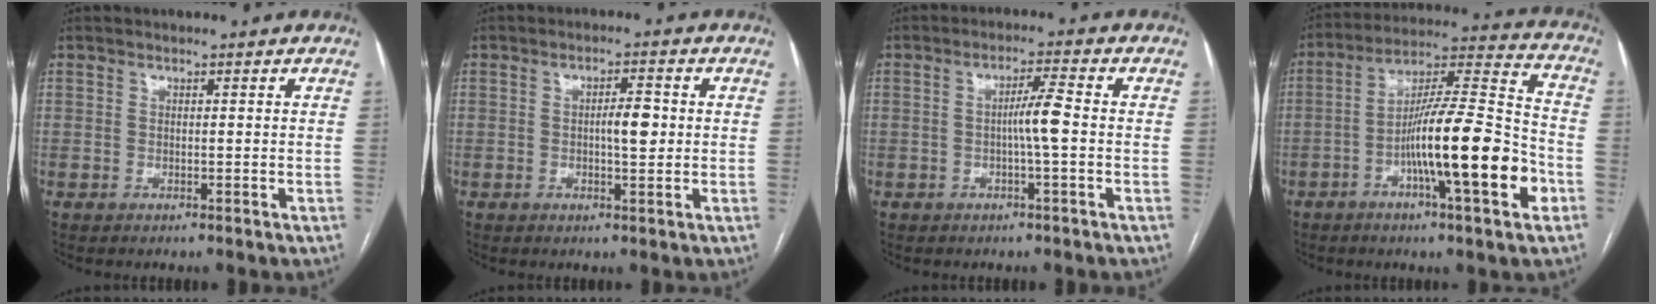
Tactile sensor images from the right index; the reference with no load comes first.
{"total": 3.9, "force": [0.1, 1.0, 3.8], "torque": [-0.062, 0.004, 0.001]}
{"total": 4.3, "force": [-0.5, -0.1, 4.3], "torque": [-0.074, 0.007, -0.008]}
{"total": 18.6, "force": [-5.9, 1.4, 17.5], "torque": [-0.289, 0.001, -0.097]}